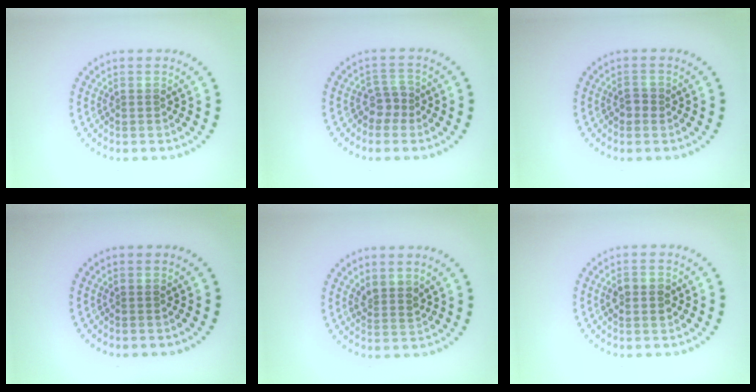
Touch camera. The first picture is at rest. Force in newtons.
{"total": 1.9, "press": 1.4, "slide": 1.3}
{"total": 1.1, "press": 1.1, "slide": 0.2}
{"total": 0.0}
{"total": 1.9, "press": 1.6, "slide": 1.1}
{"total": 2.8, "press": 2.8, "slide": 0.1}